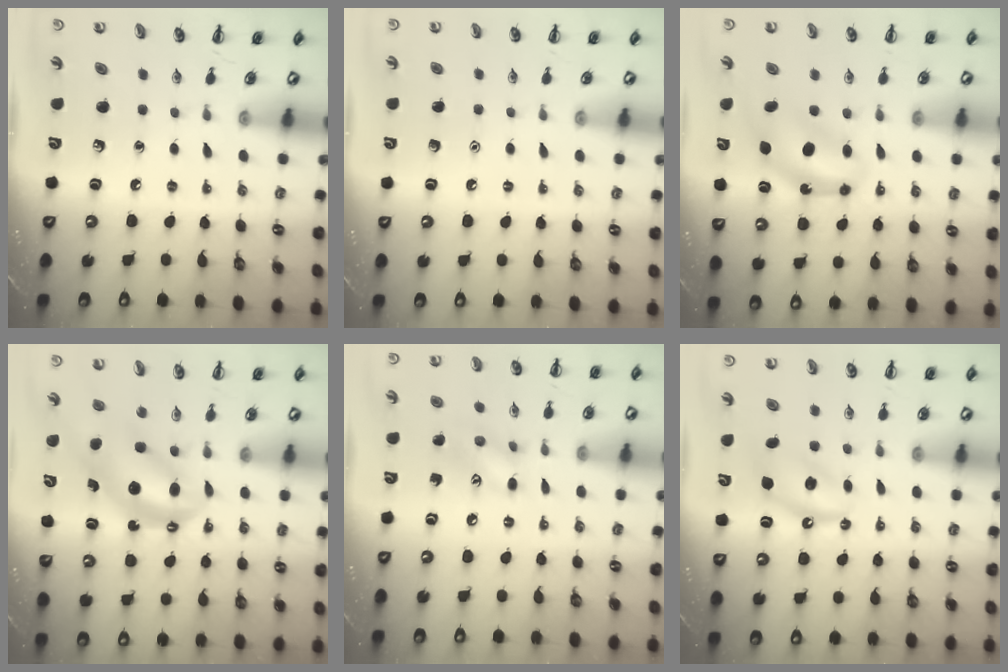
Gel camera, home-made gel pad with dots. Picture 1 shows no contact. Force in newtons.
{"total": 1.6, "press": 1.6, "slide": 0.1}
{"total": 7.0, "press": 7.0, "slide": 0.2}
{"total": 6.1, "press": 6.0, "slide": 1.3}
{"total": 9.2, "press": 9.2, "slide": 0.4}
{"total": 5.6, "press": 5.4, "slide": 1.5}